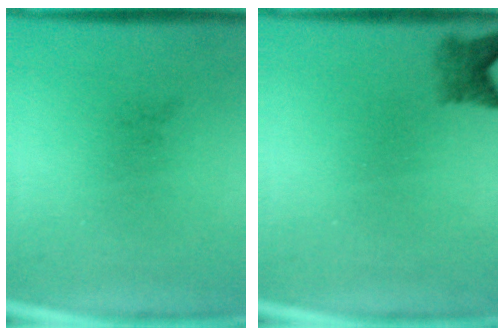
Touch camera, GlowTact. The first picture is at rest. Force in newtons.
{"total": 2.4}